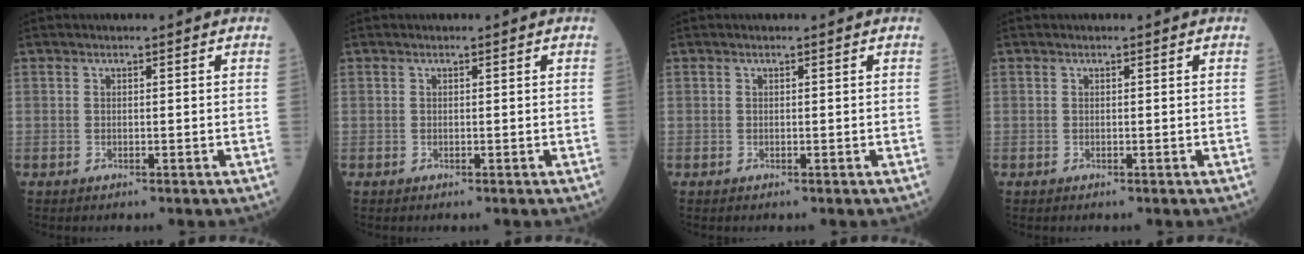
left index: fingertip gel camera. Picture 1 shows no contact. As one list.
[{"total": 0.0}, {"total": 0.0}, {"total": 0.0}]